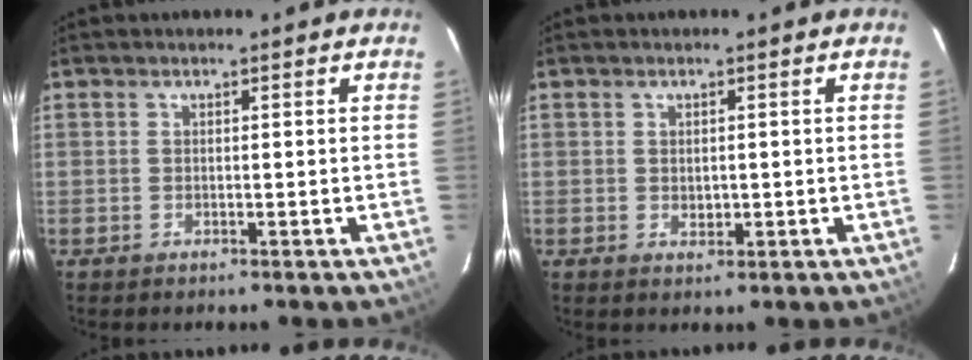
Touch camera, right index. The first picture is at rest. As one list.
[{"total": 1.7, "force": [0.0, 1.3, 1.1], "torque": [-0.016, 0.000, 0.004]}]